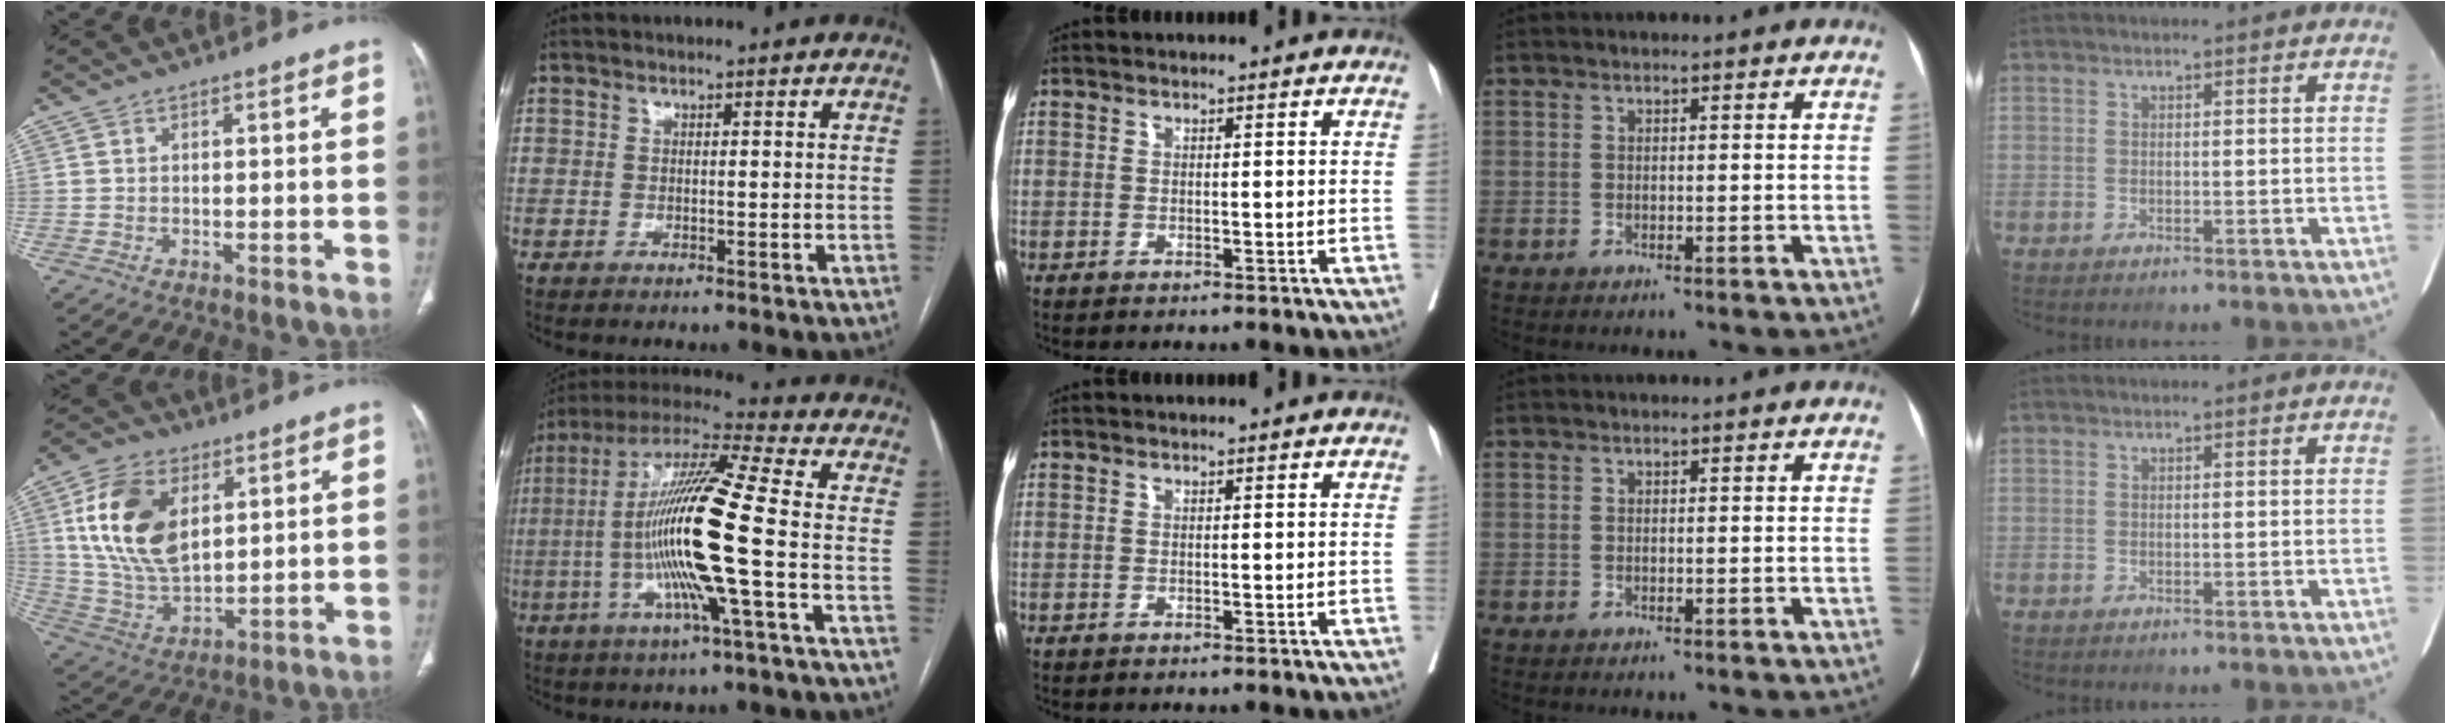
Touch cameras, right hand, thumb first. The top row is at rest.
{"thumb": {"total": 17.1, "force": [5.4, 10.2, 12.6], "torque": [-0.223, -0.017, 0.111]}, "index": {"total": 17.5, "force": [-2.9, -0.3, 17.3], "torque": [-0.336, -0.002, -0.068]}}